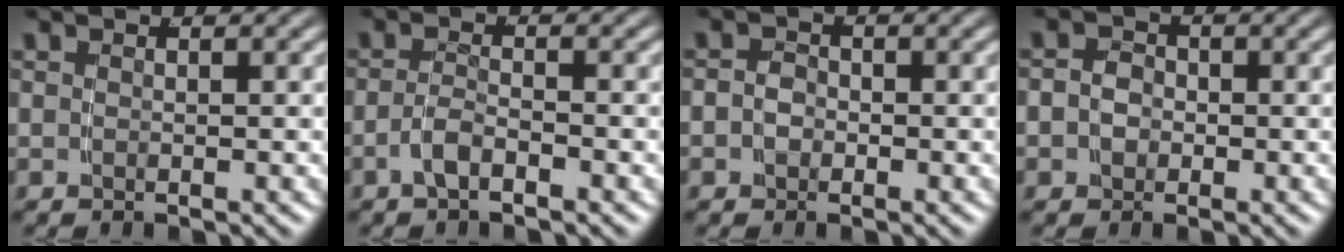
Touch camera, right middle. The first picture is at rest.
{"total": 1.8, "force": [-1.5, 0.0, 1.0], "torque": [-0.020, -0.004, -0.028]}
{"total": 2.2, "force": [-0.8, 1.9, 0.7], "torque": [-0.028, -0.016, -0.010]}
{"total": 3.0, "force": [-0.6, 2.8, 1.2], "torque": [-0.036, -0.017, -0.008]}